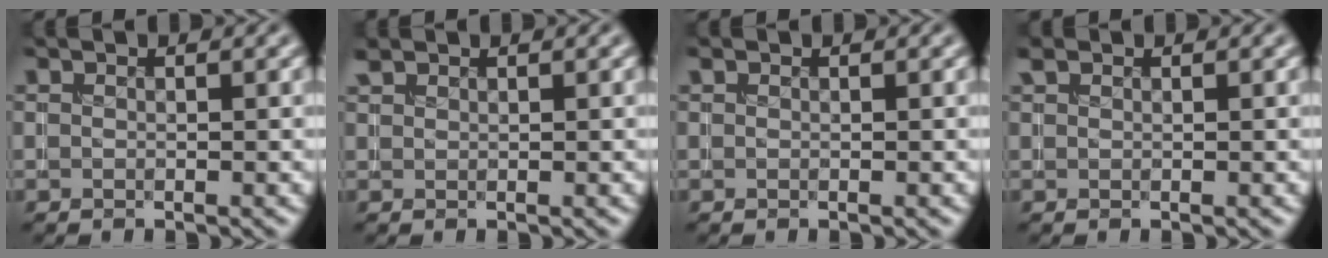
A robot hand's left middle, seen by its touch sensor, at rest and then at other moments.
{"total": 0.9, "force": [0.9, 0.3, 0.3], "torque": [-0.009, 0.003, 0.021]}
{"total": 0.0}
{"total": 0.9, "force": [0.7, 0.4, 0.4], "torque": [-0.008, 0.004, 0.015]}